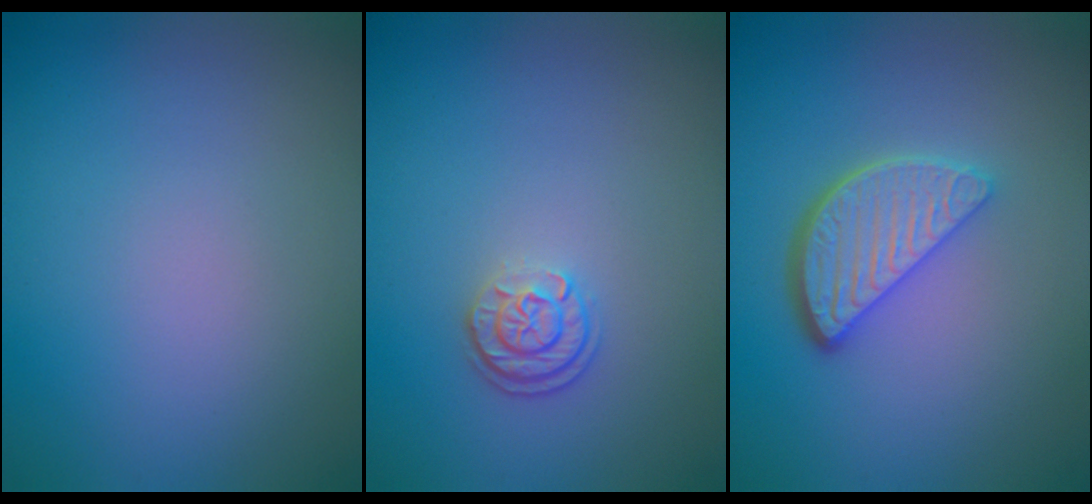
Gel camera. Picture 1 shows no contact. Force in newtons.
{"total": 1.8, "press": 1.5, "slide": 0.9}
{"total": 4.0, "press": 3.2, "slide": 2.4}